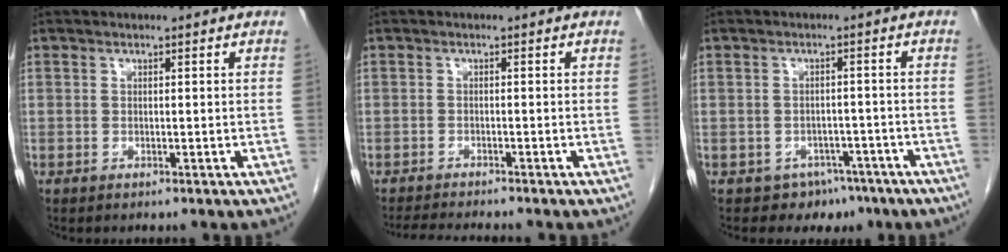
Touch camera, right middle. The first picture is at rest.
{"total": 5.0, "force": [-4.7, -0.4, 1.8], "torque": [-0.027, -0.017, -0.076]}
{"total": 5.6, "force": [-3.9, 4.0, 0.5], "torque": [0.004, 0.014, -0.047]}